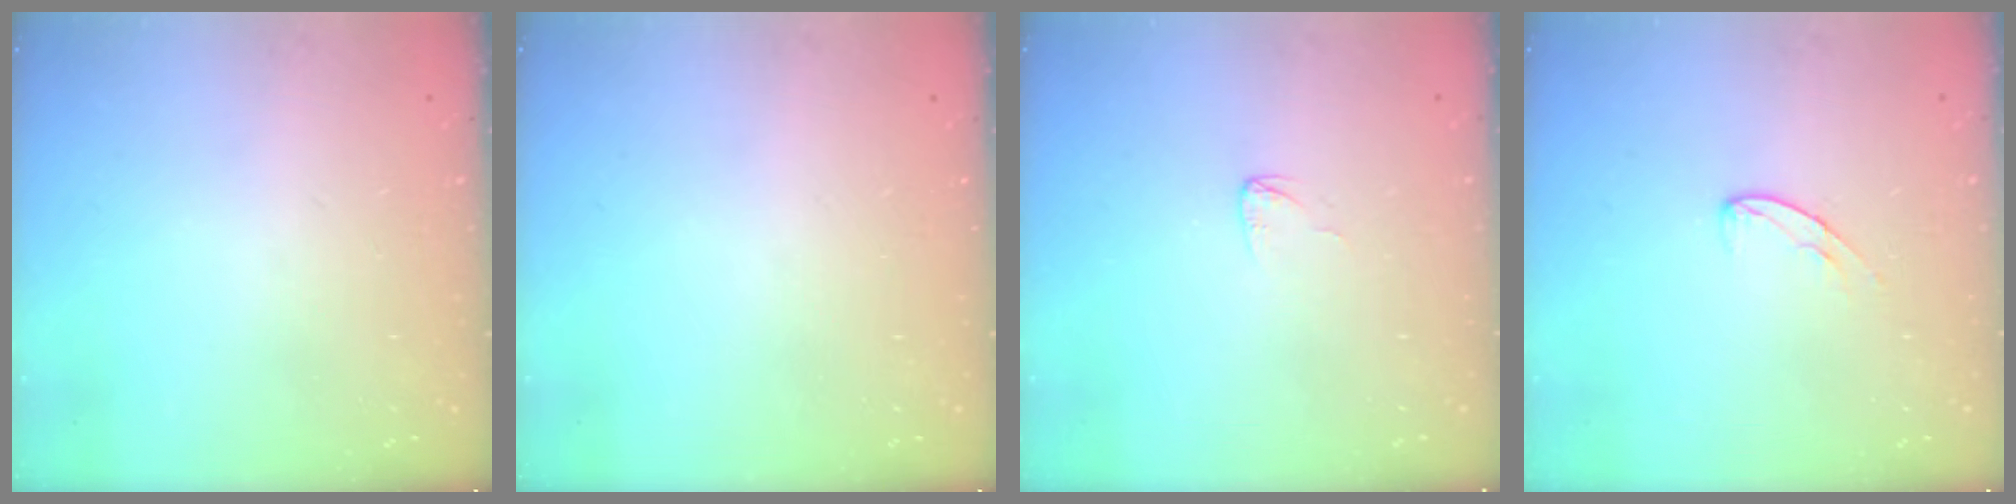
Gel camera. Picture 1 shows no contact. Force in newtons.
{"total": 0.0}
{"total": 3.3, "press": 3.3, "slide": 0.2}
{"total": 5.7, "press": 5.7, "slide": 0.4}